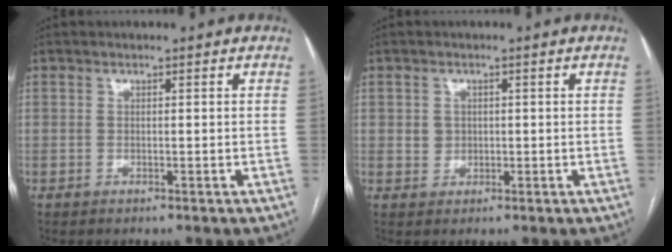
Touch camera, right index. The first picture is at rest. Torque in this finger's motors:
{"motor_torque": [0.41, 0.14, 0.00, 0.00]}